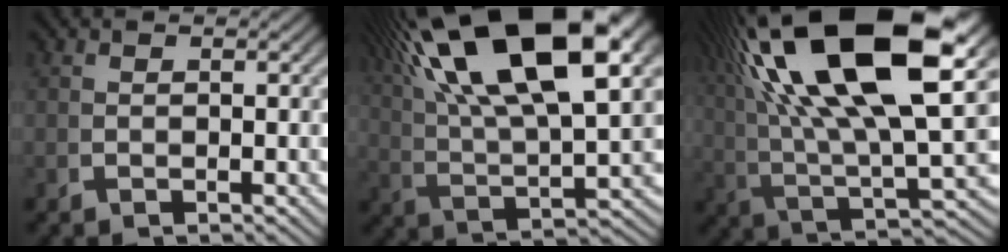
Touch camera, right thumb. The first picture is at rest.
{"total": 15.4, "force": [5.2, 7.3, 12.6], "torque": [-0.216, -0.005, 0.091]}
{"total": 17.2, "force": [3.1, 8.4, 14.7], "torque": [-0.272, -0.018, 0.067]}